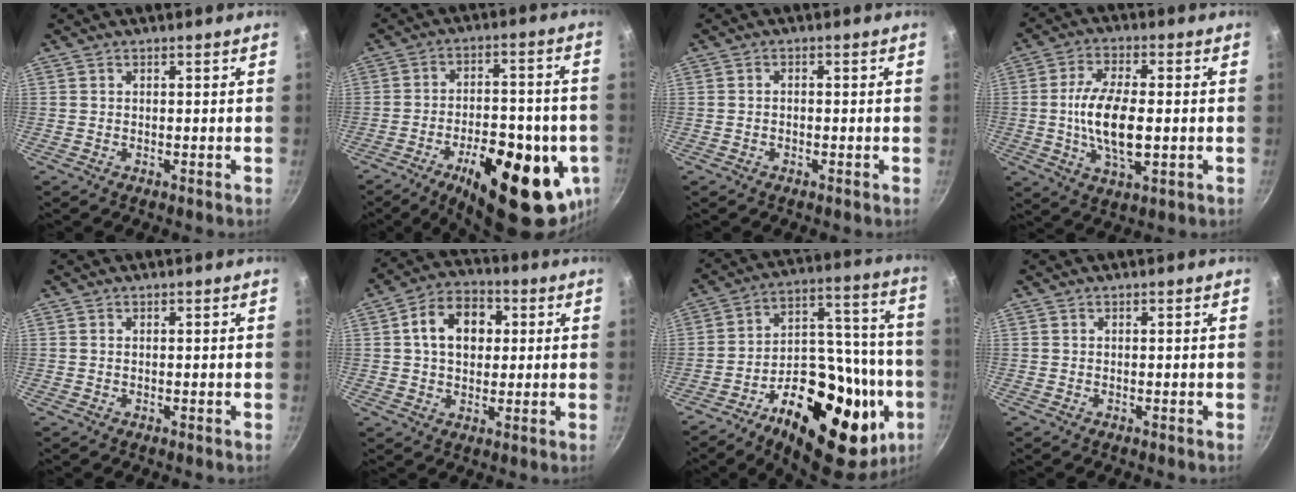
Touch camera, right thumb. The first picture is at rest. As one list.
[{"total": 22.8, "force": [-8.5, 9.6, 18.9], "torque": [-0.241, 0.021, -0.113]}, {"total": 0.9, "force": [-0.5, 0.5, 0.6], "torque": [-0.014, 0.008, -0.010]}, {"total": 12.3, "force": [-0.8, 5.4, 11.0], "torque": [-0.209, 0.002, -0.018]}, {"total": 0.0}, {"total": 11.1, "force": [2.1, 8.0, 7.3], "torque": [-0.085, 0.015, 0.023]}, {"total": 32.7, "force": [-12.8, 16.4, 25.2], "torque": [-0.321, 0.064, -0.185]}, {"total": 0.0}]